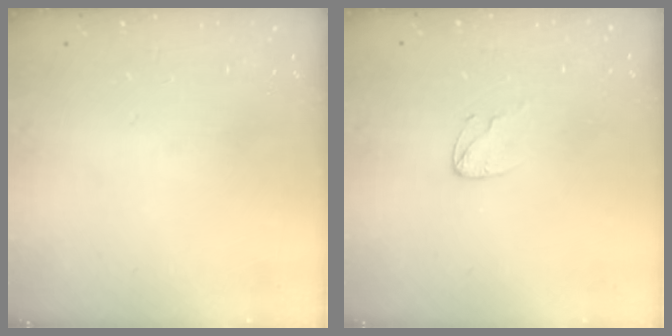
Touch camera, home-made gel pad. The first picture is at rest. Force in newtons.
{"total": 3.9, "press": 3.9, "slide": 0.3}